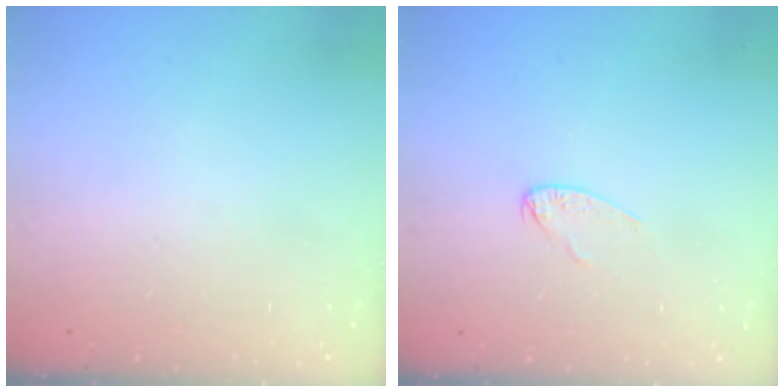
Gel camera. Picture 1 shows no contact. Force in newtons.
{"total": 4.6, "press": 4.5, "slide": 0.4}